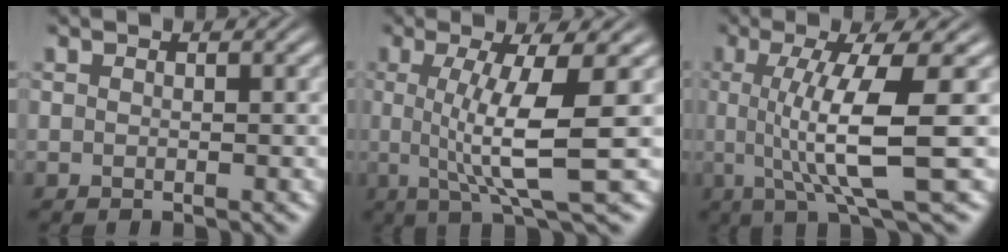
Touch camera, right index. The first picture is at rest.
{"total": 6.0, "force": [0.2, 0.4, 6.0], "torque": [-0.105, -0.015, 0.010]}
{"total": 6.9, "force": [-0.1, 0.6, 6.9], "torque": [-0.116, -0.012, 0.004]}